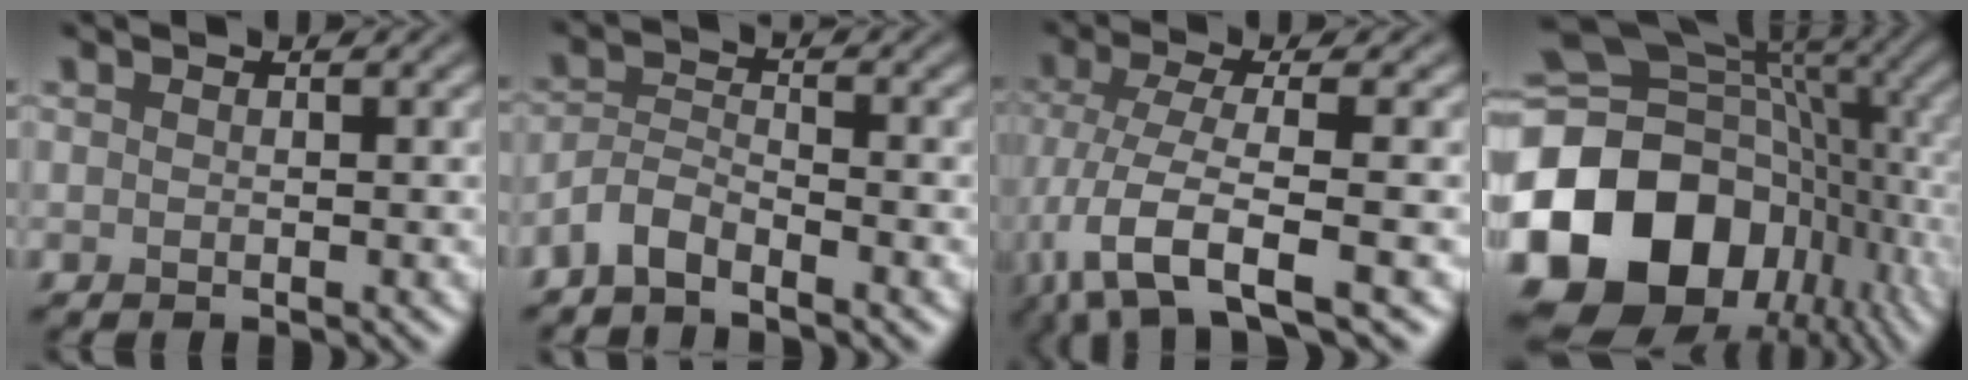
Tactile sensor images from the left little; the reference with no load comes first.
{"total": 2.6, "force": [-2.2, 0.7, 1.2], "torque": [-0.027, 0.005, -0.054]}
{"total": 7.3, "force": [-3.0, 2.4, 6.2], "torque": [-0.128, -0.006, -0.063]}
{"total": 19.6, "force": [-4.6, 15.1, 11.6], "torque": [-0.250, -0.022, -0.065]}